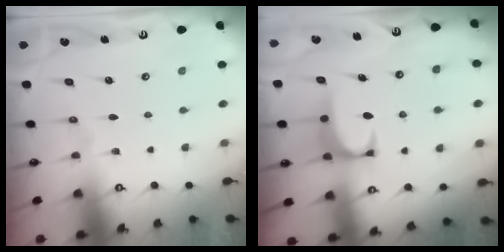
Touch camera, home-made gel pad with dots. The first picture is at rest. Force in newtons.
{"total": 1.9, "press": 1.9, "slide": 0.3}